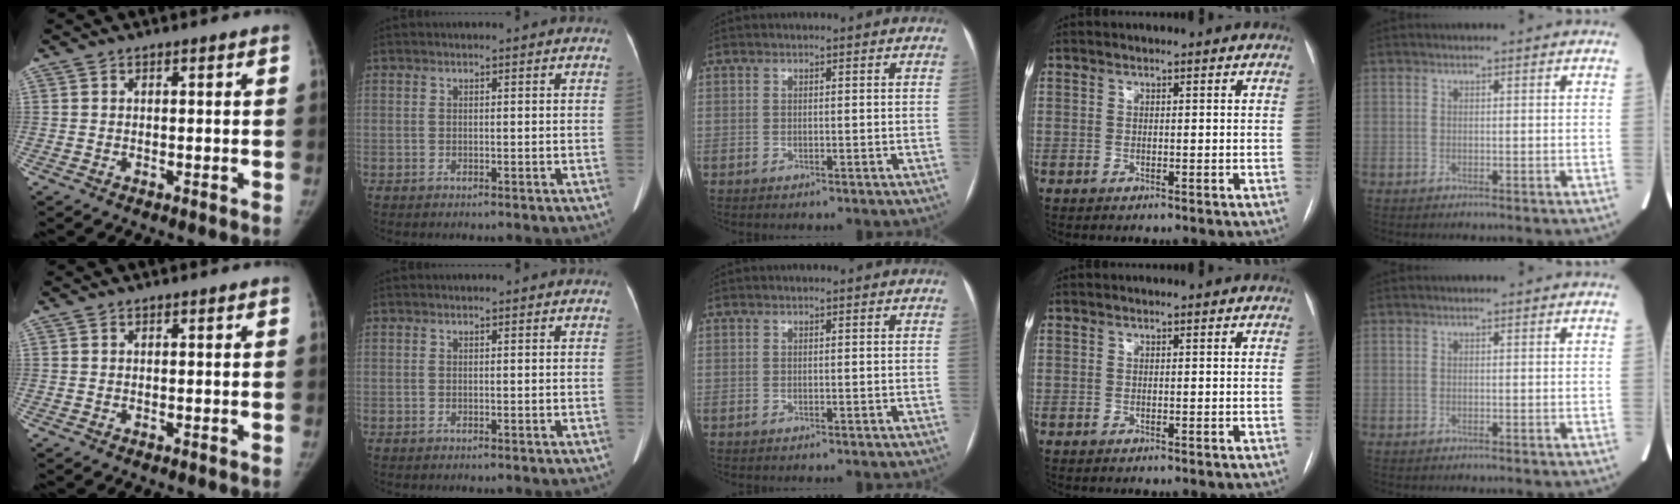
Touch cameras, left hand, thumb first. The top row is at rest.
{}